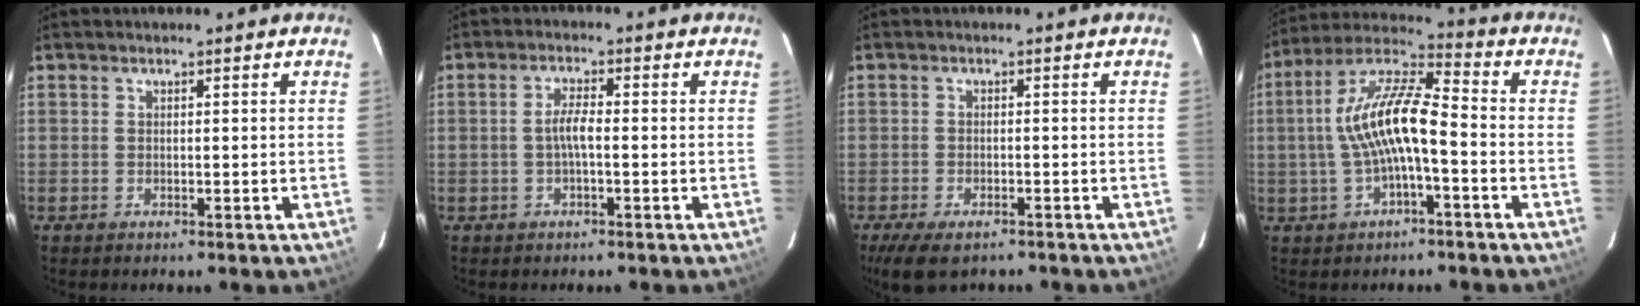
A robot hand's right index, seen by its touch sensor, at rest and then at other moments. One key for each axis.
{"total": 2.9, "fx": -0.6, "fy": 0.5, "fz": 2.7, "tx": -0.056, "ty": 0.006, "tz": -0.011}
{"total": 7.2, "fx": -5.2, "fy": 3.0, "fz": 4.0, "tx": -0.095, "ty": -0.024, "tz": -0.088}
{"total": 12.3, "fx": -1.9, "fy": 3.4, "fz": 11.7, "tx": -0.229, "ty": 0.020, "tz": -0.037}